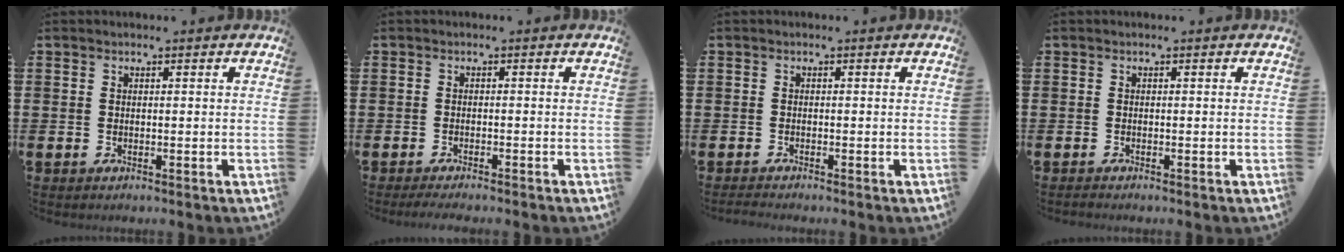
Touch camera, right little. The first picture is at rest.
{"total": 1.0, "force": [-0.8, 0.0, 0.5], "torque": [-0.010, -0.002, -0.016]}
{"total": 0.7, "force": [-0.6, 0.0, 0.3], "torque": [-0.006, -0.003, -0.012]}
{"total": 0.0}